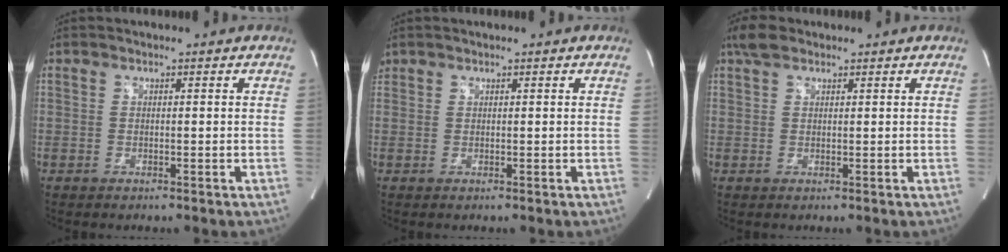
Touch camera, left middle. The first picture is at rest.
{"total": 0.9, "force": [0.7, 0.6, 0.0], "torque": [0.002, 0.014, 0.013]}
{"total": 2.8, "force": [2.0, 1.4, 1.3], "torque": [-0.031, 0.014, 0.040]}